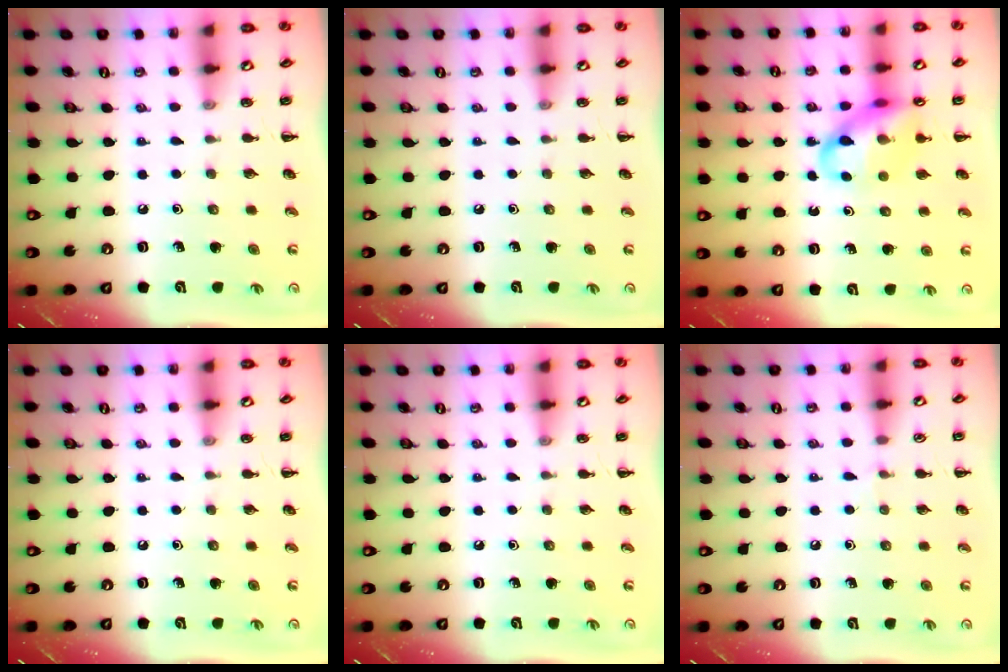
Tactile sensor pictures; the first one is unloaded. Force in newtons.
{"total": 0.0}
{"total": 14.4, "press": 13.9, "slide": 3.7}
{"total": 0.0}
{"total": 0.0}
{"total": 3.0, "press": 2.8, "slide": 1.2}